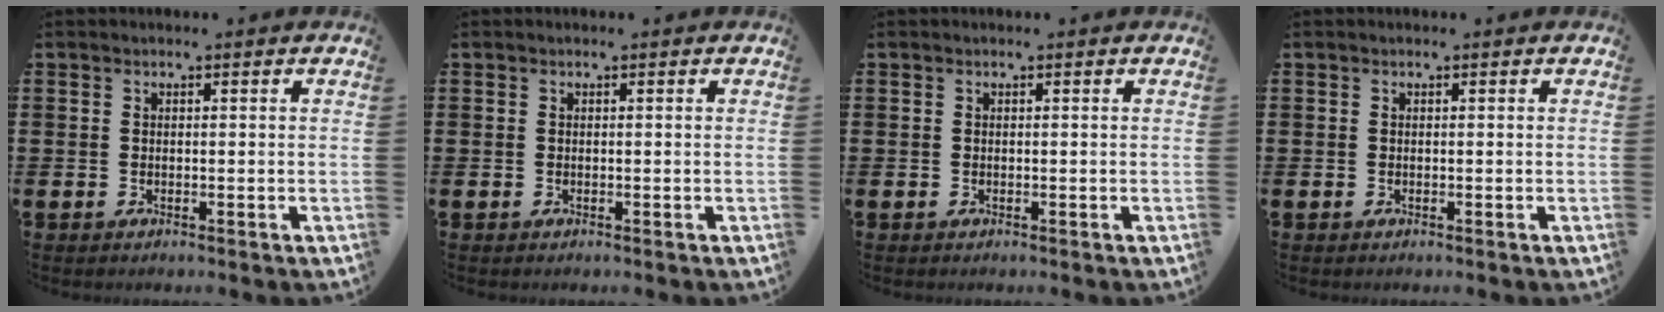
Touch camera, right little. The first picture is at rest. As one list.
[{"total": 0.0}, {"total": 0.0}, {"total": 0.0}]